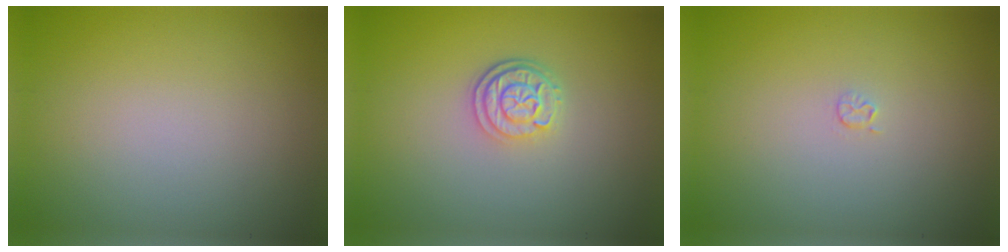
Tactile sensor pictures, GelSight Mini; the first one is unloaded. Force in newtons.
{"total": 2.9, "press": 2.4, "slide": 1.7}
{"total": 0.6, "press": 0.3, "slide": 0.6}